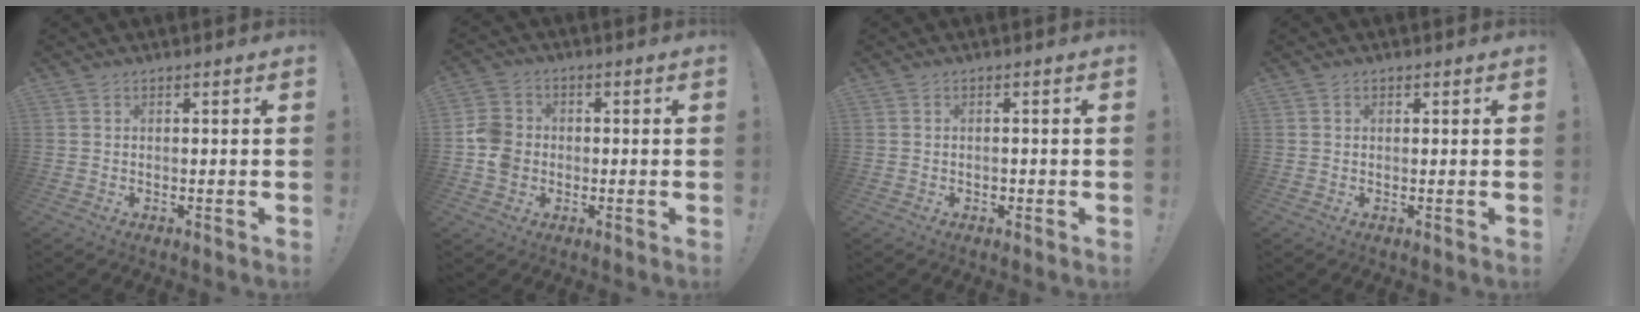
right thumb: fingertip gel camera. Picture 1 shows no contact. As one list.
[{"total": 8.6, "force": [-1.5, 7.5, 3.8], "torque": [-0.085, 0.024, -0.025]}, {"total": 1.2, "force": [-0.7, 0.9, 0.4], "torque": [-0.011, 0.005, -0.011]}, {"total": 0.5, "force": [0.3, 0.4, 0.1], "torque": [-0.001, 0.001, 0.005]}]